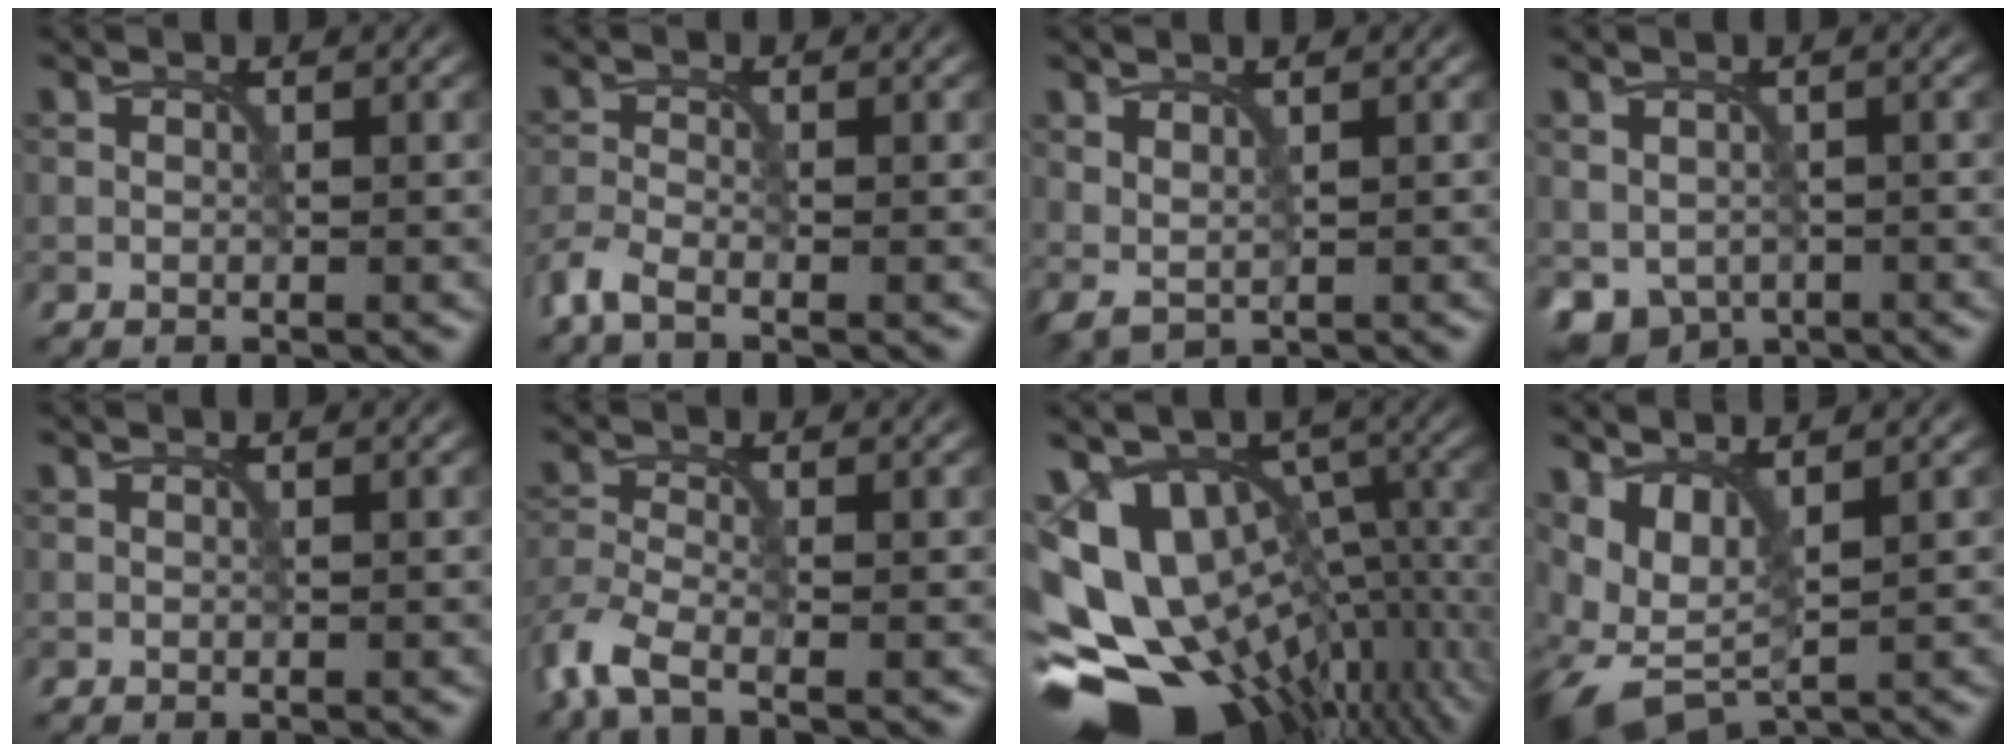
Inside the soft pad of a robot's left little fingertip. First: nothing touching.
{"total": 2.6, "force": [-2.1, 0.6, 1.5], "torque": [-0.042, -0.008, -0.056]}
{"total": 1.4, "force": [0.9, 0.6, 1.0], "torque": [-0.025, -0.005, 0.024]}
{"total": 2.7, "force": [-0.7, 2.2, 1.4], "torque": [-0.026, -0.014, -0.003]}
{"total": 0.0}
{"total": 4.3, "force": [-3.1, 1.4, 2.7], "torque": [-0.069, -0.011, -0.076]}
{"total": 17.7, "force": [-6.1, 12.4, 11.0], "torque": [-0.166, -0.005, -0.047]}
{"total": 6.5, "force": [0.4, 3.2, 5.6], "torque": [-0.124, 0.003, 0.005]}